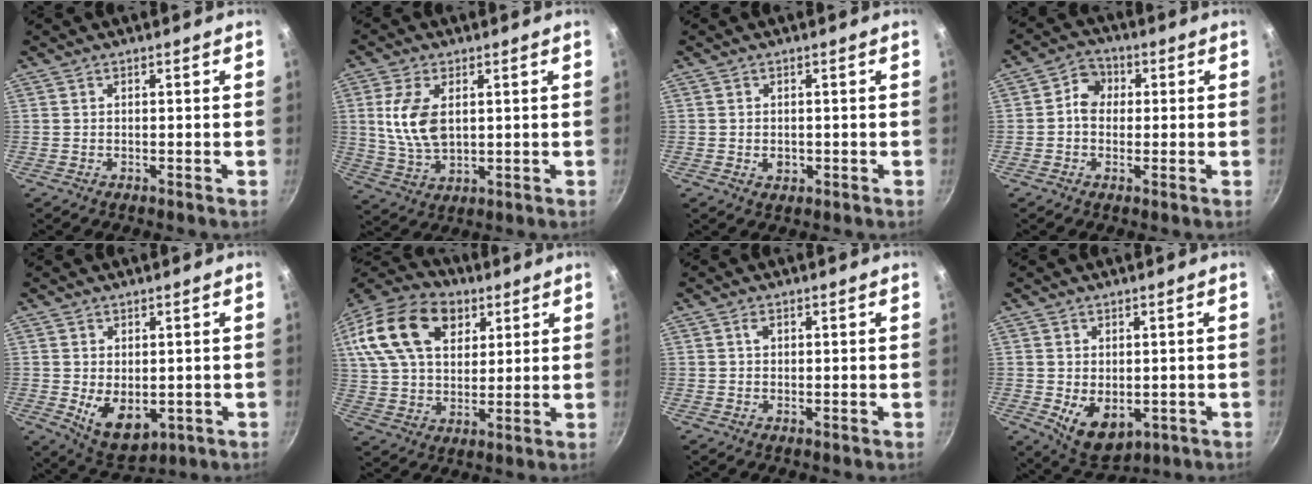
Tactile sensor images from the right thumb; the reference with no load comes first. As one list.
[{"total": 9.9, "force": [1.9, 5.6, 7.9], "torque": [-0.155, -0.014, 0.042]}, {"total": 2.1, "force": [-0.3, 1.7, 1.2], "torque": [-0.017, -0.003, -0.004]}, {"total": 5.8, "force": [0.4, 5.0, 2.9], "torque": [-0.017, 0.009, -0.008]}, {"total": 8.3, "force": [-0.7, 5.5, 6.2], "torque": [-0.083, -0.018, 0.010]}, {"total": 22.3, "force": [8.8, 14.7, 14.3], "torque": [-0.252, 0.008, 0.149]}, {"total": 1.5, "force": [0.4, 1.1, 0.9], "torque": [-0.011, 0.000, 0.005]}, {"total": 7.9, "force": [-0.9, 5.5, 5.6], "torque": [-0.074, -0.016, 0.005]}]